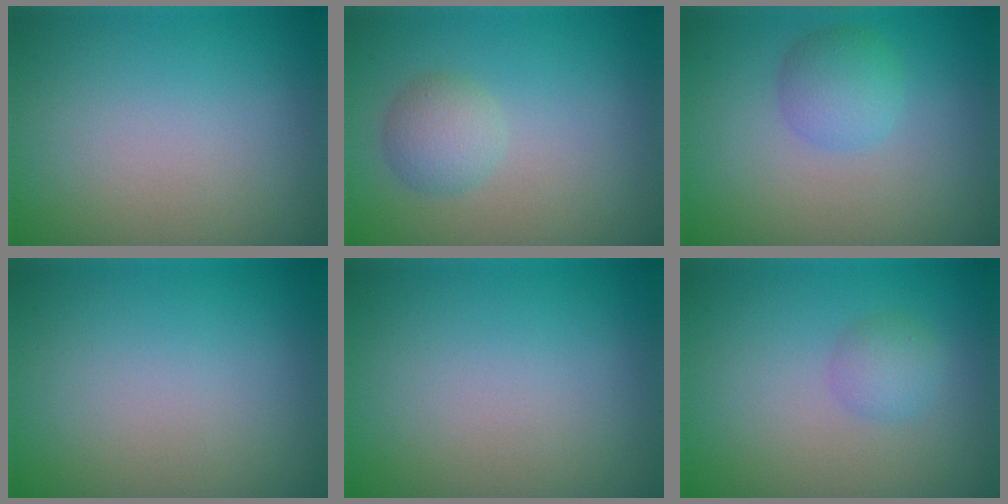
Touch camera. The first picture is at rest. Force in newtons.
{"total": 2.4, "press": 2.4, "slide": 0.0}
{"total": 2.7, "press": 2.7, "slide": 0.1}
{"total": 0.0}
{"total": 0.0}
{"total": 1.8, "press": 1.8, "slide": 0.0}